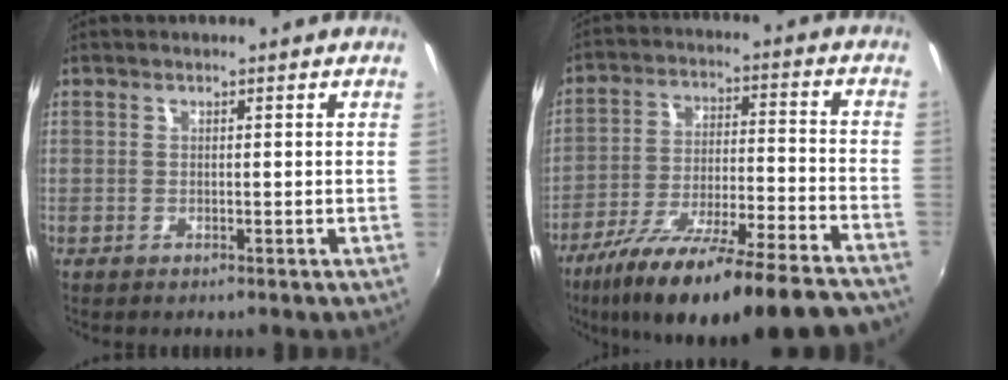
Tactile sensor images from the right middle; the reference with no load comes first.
{"total": 26.6, "force": [-22.3, 2.5, 14.3], "torque": [-0.244, -0.067, -0.331]}